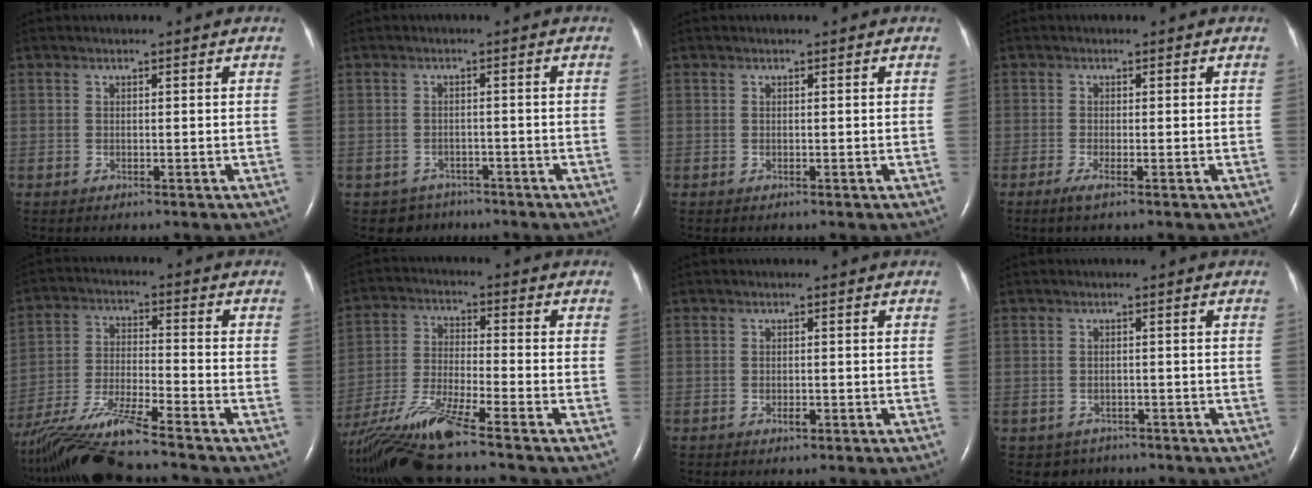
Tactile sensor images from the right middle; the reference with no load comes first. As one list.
[{"total": 3.2, "force": [-2.4, 2.2, -0.5], "torque": [0.007, 0.008, -0.034]}, {"total": 0.0}, {"total": 1.7, "force": [-1.0, 0.0, 1.4], "torque": [-0.034, -0.005, -0.023]}, {"total": 13.9, "force": [-12.1, -1.0, 6.9], "torque": [-0.139, -0.019, -0.222]}, {"total": 14.7, "force": [-11.6, -0.2, 9.0], "torque": [-0.196, -0.022, -0.221]}, {"total": 0.8, "force": [-0.4, 0.3, 0.6], "torque": [-0.011, 0.000, -0.005]}, {"total": 2.8, "force": [-2.0, 1.9, -0.2], "torque": [-0.003, 0.007, -0.026]}]